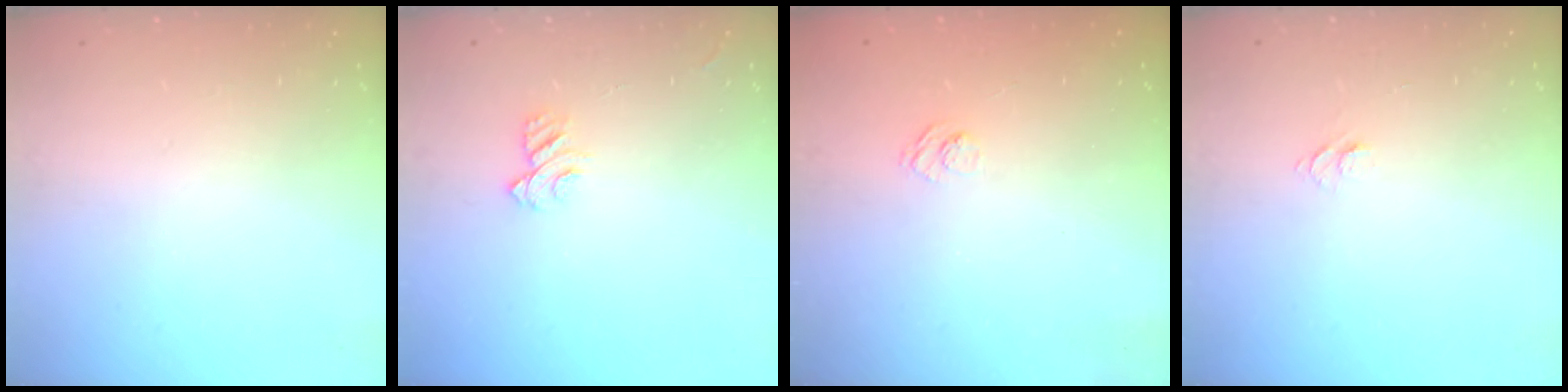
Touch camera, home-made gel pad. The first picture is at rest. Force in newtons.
{"total": 5.3, "press": 5.3, "slide": 0.5}
{"total": 2.4, "press": 2.0, "slide": 1.3}
{"total": 4.7, "press": 4.6, "slide": 0.5}